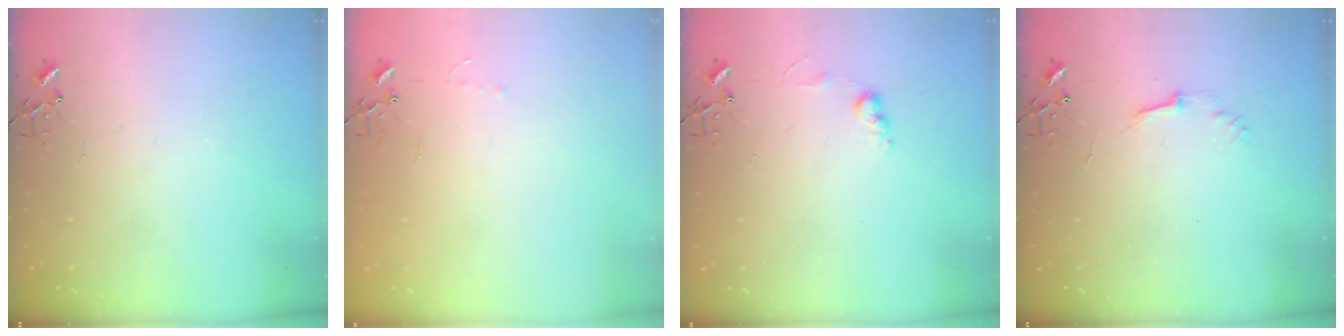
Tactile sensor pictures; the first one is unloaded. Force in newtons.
{"total": 3.4, "press": 3.4, "slide": 0.5}
{"total": 6.6, "press": 6.5, "slide": 0.4}
{"total": 5.0, "press": 4.9, "slide": 0.6}